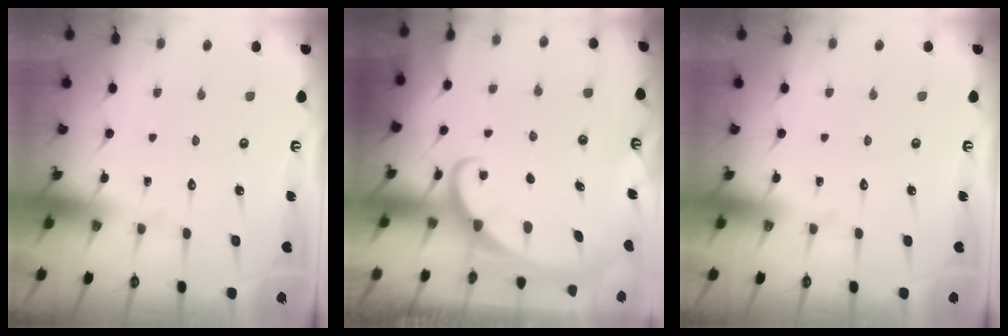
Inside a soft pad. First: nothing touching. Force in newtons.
{"total": 1.9, "press": 1.9, "slide": 0.1}
{"total": 0.0}